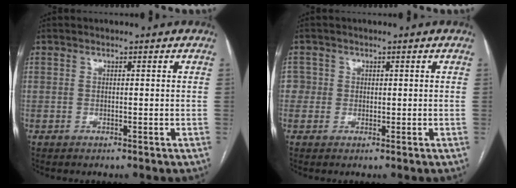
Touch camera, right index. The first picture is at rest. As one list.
[{"total": 2.4, "force": [0.2, 2.4, 0.1], "torque": [0.014, 0.008, 0.001]}]